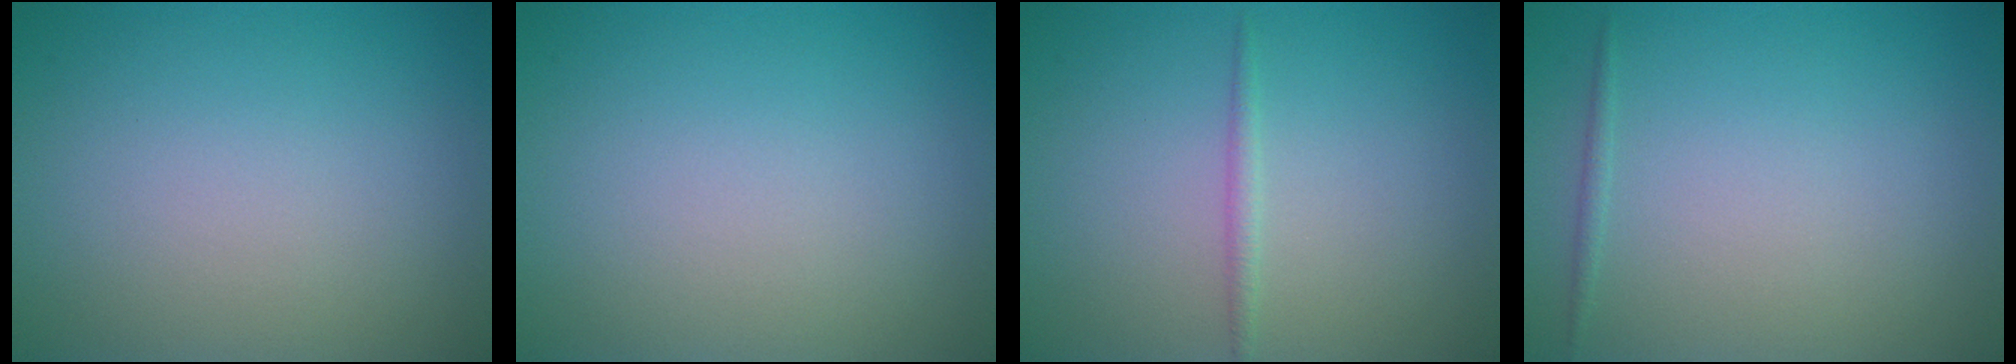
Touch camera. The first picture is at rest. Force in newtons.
{"total": 0.0}
{"total": 0.9, "press": 0.9, "slide": 0.0}
{"total": 0.6, "press": 0.6, "slide": 0.0}